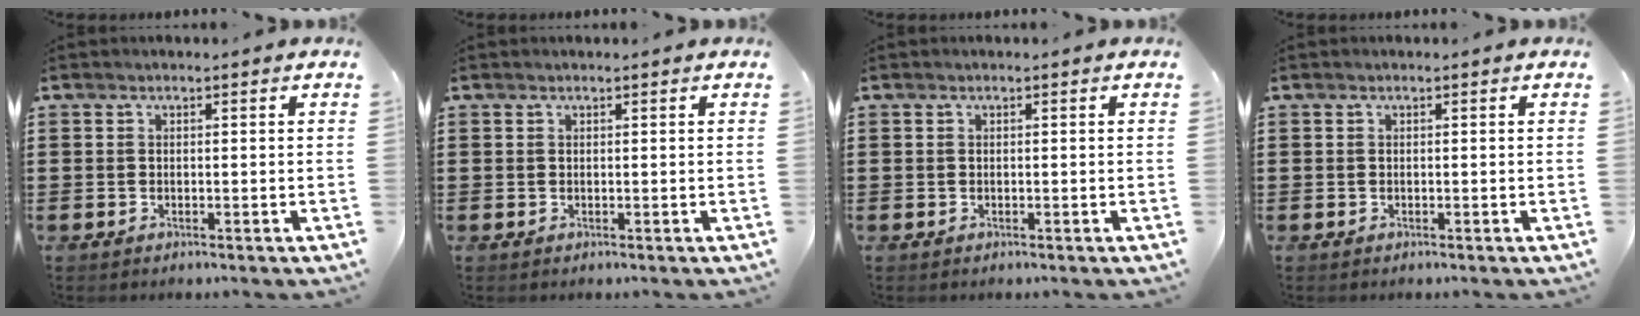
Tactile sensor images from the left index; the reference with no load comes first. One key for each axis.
{"total": 0.0}
{"total": 0.0}
{"total": 0.0}